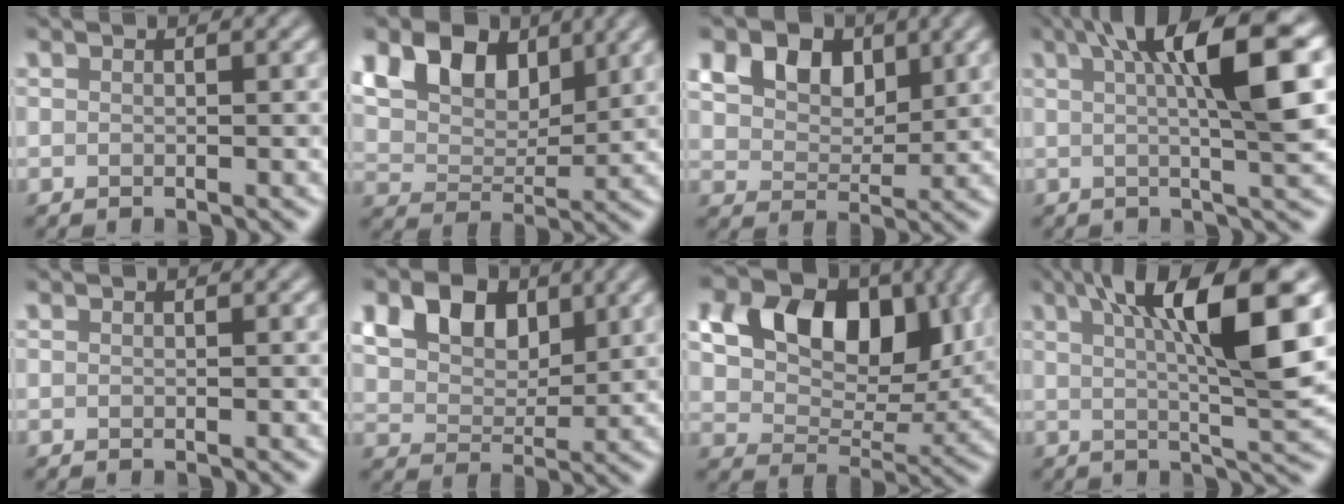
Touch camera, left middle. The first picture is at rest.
{"total": 8.0, "force": [4.4, 4.9, 4.5], "torque": [-0.093, 0.011, 0.062]}
{"total": 7.4, "force": [3.9, 5.0, 3.7], "torque": [-0.084, 0.013, 0.065]}
{"total": 9.4, "force": [2.8, 1.7, 8.8], "torque": [-0.107, 0.014, 0.039]}
{"total": 0.0}
{"total": 7.4, "force": [3.6, 5.0, 4.1], "torque": [-0.092, 0.013, 0.058]}
{"total": 12.0, "force": [4.6, 7.9, 7.8], "torque": [-0.120, 0.007, 0.072]}
{"total": 10.5, "force": [3.1, 2.1, 9.8], "torque": [-0.133, 0.005, 0.046]}